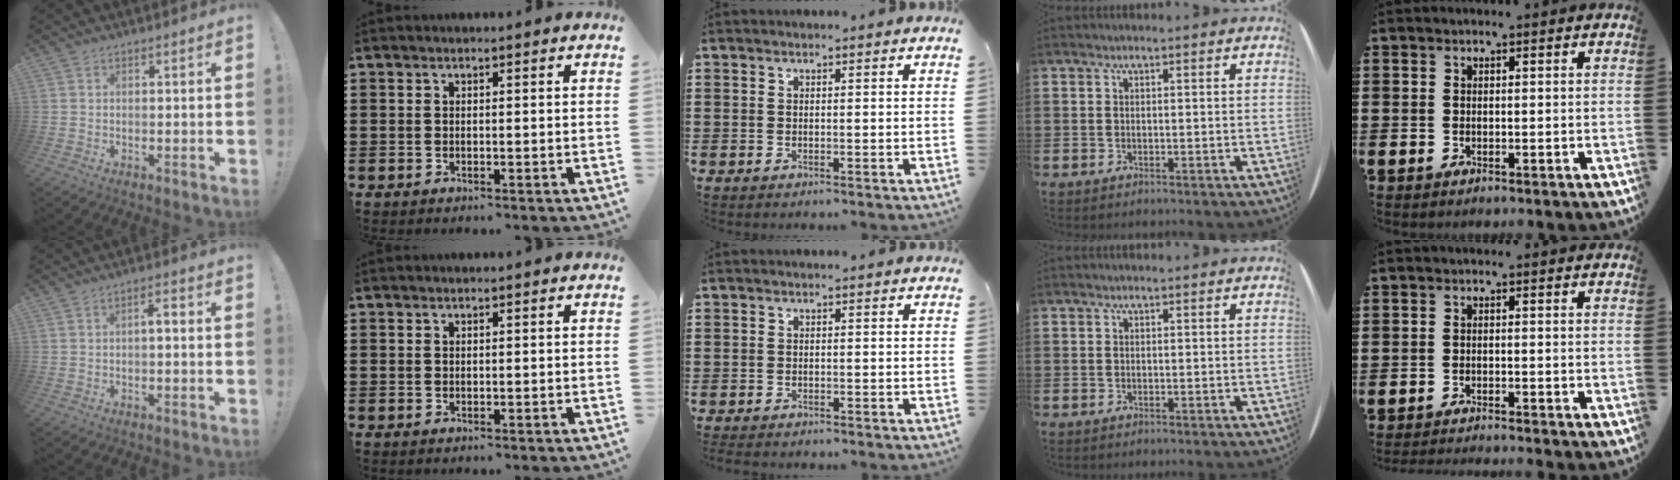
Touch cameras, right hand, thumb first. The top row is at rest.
{"thumb": {"total": 2.7, "force": [-0.8, 0.5, 2.5], "torque": [-0.051, 0.012, -0.018]}, "middle": {"total": 0.8, "force": [-0.8, 0.1, 0.0], "torque": [-0.004, -0.001, -0.017]}, "little": {"total": 1.1, "force": [-1.1, -0.2, 0.0], "torque": [0.001, 0.003, -0.022]}}